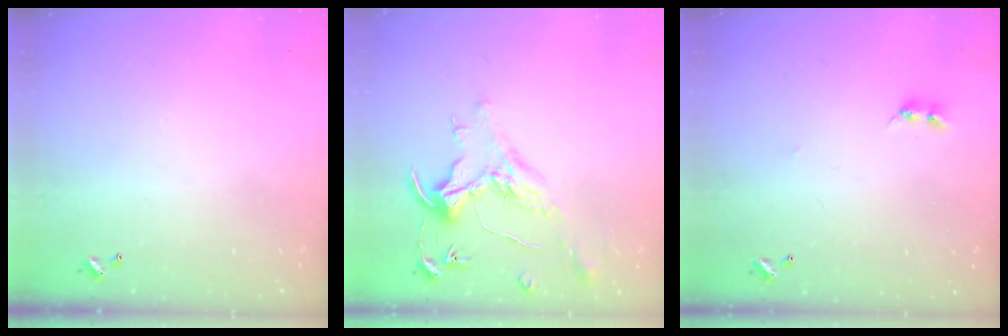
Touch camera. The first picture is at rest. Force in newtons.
{"total": 1.6, "press": 1.4, "slide": 0.7}
{"total": 2.2, "press": 2.2, "slide": 0.4}